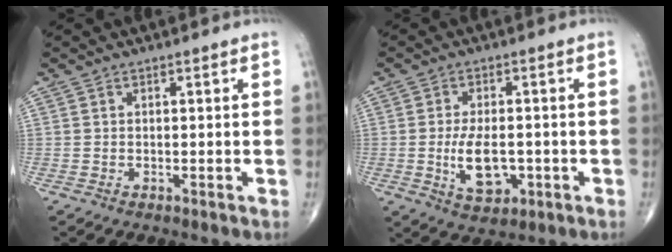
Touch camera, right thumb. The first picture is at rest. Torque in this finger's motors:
{"motor_torque": [1.74, 1.26, 1.05, 0.18, 0.25]}